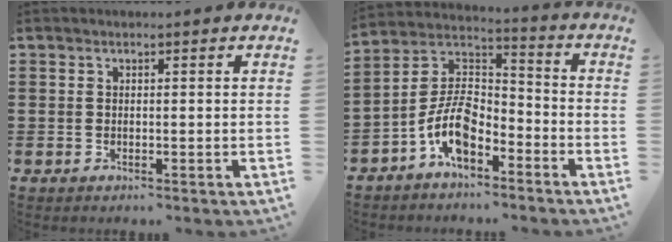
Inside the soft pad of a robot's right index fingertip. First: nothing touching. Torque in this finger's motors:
{"motor_torque": [1.81, 0.33, 1.05, 0.15]}